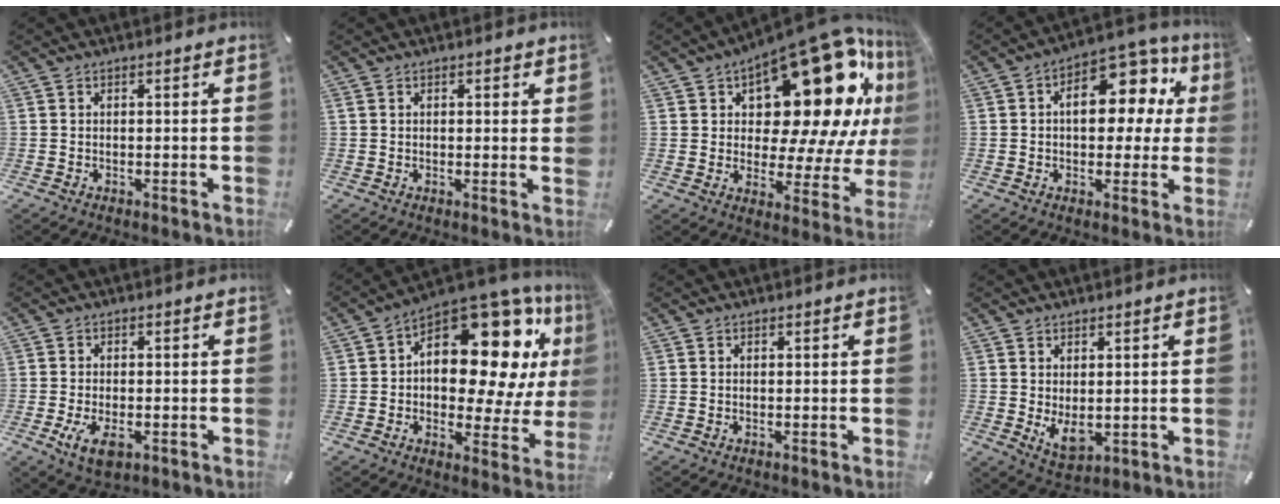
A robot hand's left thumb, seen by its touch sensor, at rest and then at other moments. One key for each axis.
{"total": 1.1, "fx": 0.4, "fy": 0.6, "fz": 0.8, "tx": -0.008, "ty": -0.001, "tz": 0.006}
{"total": 25.8, "fx": 13.6, "fy": 11.8, "fz": 18.5, "tx": -0.244, "ty": -0.117, "tz": 0.231}
{"total": 14.2, "fx": 3.8, "fy": 8.6, "fz": 10.7, "tx": -0.140, "ty": -0.023, "tz": 0.063}
{"total": 5.2, "fx": -1.8, "fy": 3.0, "fz": 3.8, "tx": -0.079, "ty": -0.002, "tz": -0.036}
{"total": 20.0, "fx": 8.4, "fy": 10.6, "fz": 14.6, "tx": -0.197, "ty": -0.080, "tz": 0.137}
{"total": 0.0}
{"total": 5.9, "fx": 0.3, "fy": 4.1, "fz": 4.2, "tx": -0.069, "ty": -0.011, "tz": 0.006}